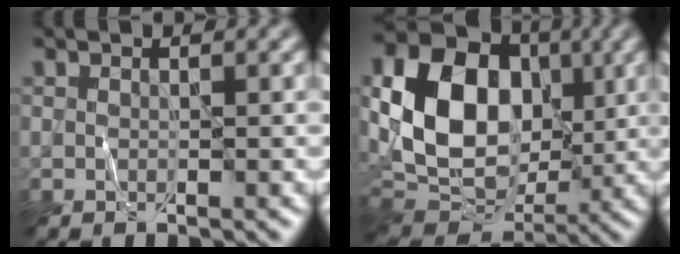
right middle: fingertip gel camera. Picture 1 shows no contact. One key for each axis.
{"total": 12.3, "fx": 1.5, "fy": 9.1, "fz": 8.2, "tx": -0.153, "ty": 0.002, "tz": 0.020}